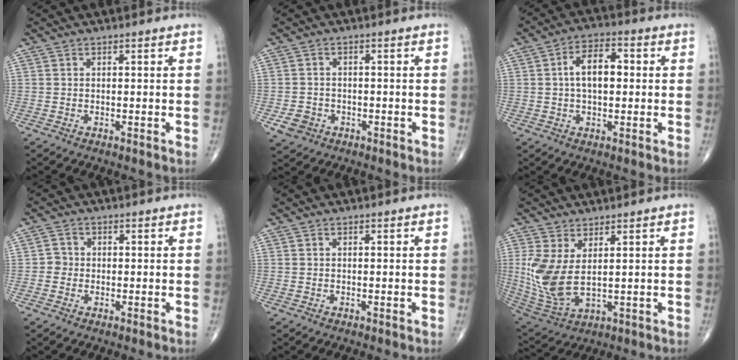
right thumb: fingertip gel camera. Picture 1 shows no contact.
{"total": 3.8, "force": [-1.5, 3.2, 1.3], "torque": [-0.018, 0.007, -0.020]}
{"total": 7.8, "force": [0.7, 4.3, 6.4], "torque": [-0.101, 0.019, 0.004]}
{"total": 2.1, "force": [-0.4, 2.0, 0.6], "torque": [0.004, 0.008, -0.012]}
{"total": 0.0}
{"total": 10.7, "force": [1.8, 5.1, 9.2], "torque": [-0.212, -0.019, 0.053]}